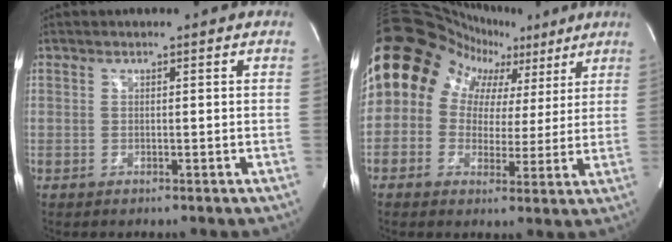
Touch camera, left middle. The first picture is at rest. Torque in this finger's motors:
{"motor_torque": [1.05, -1.09, 1.05, 0.10]}